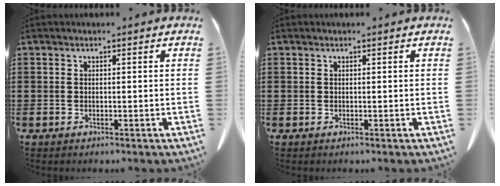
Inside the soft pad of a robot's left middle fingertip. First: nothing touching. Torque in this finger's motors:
{"motor_torque": [-0.96, 0.91, 0.00, 0.00]}